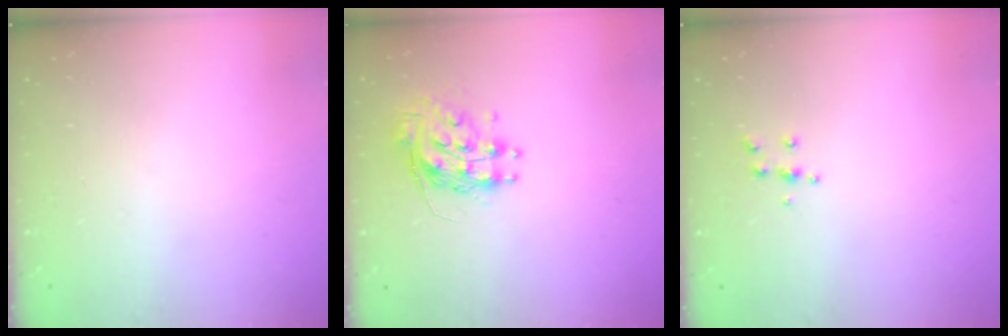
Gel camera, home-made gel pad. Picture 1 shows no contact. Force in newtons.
{"total": 9.8, "press": 9.8, "slide": 0.7}
{"total": 4.8, "press": 4.7, "slide": 0.6}